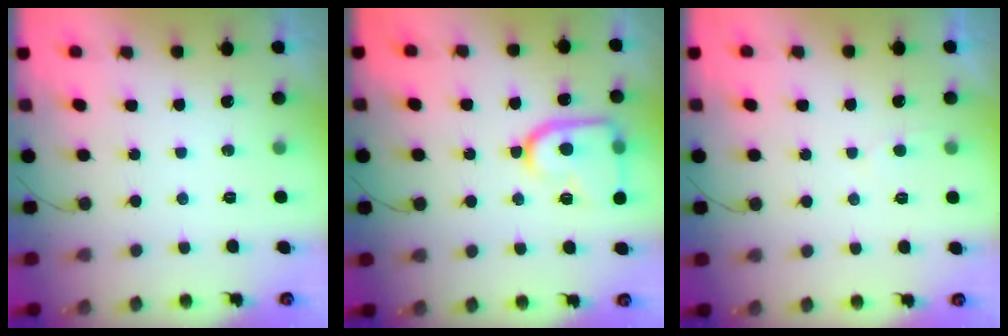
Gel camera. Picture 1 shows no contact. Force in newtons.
{"total": 16.1, "press": 16.0, "slide": 1.4}
{"total": 2.6, "press": 2.6, "slide": 0.2}